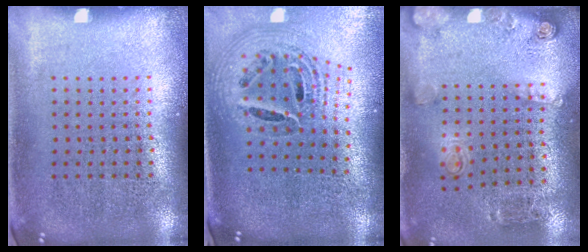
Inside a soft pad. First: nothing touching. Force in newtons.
{"total": 1.8, "press": 1.5, "slide": 1.1}
{"total": 2.1, "press": 1.3, "slide": 1.6}